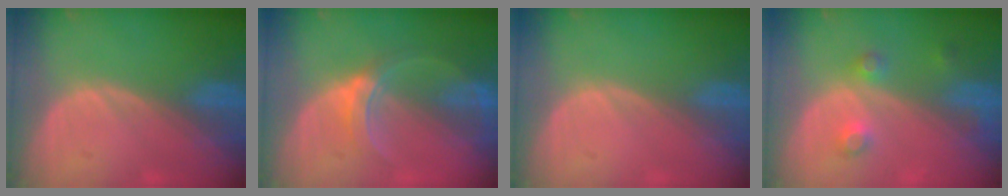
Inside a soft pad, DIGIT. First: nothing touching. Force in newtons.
{"total": 6.2, "press": 5.7, "slide": 2.4}
{"total": 0.0}
{"total": 3.8, "press": 3.5, "slide": 1.4}